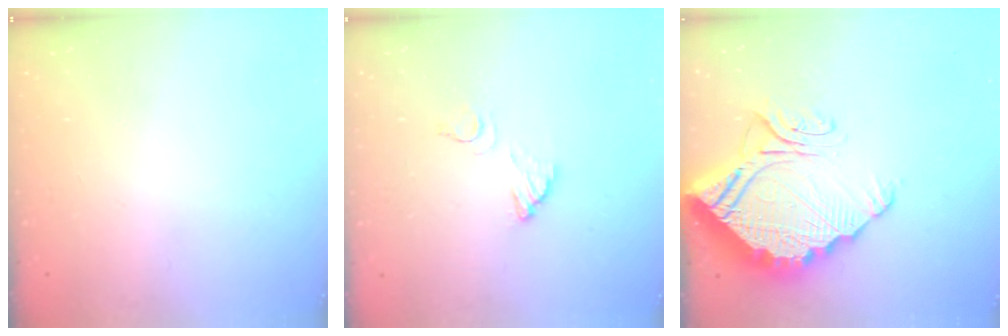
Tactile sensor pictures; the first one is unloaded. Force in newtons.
{"total": 3.7, "press": 3.7, "slide": 0.2}
{"total": 18.1, "press": 18.0, "slide": 1.5}